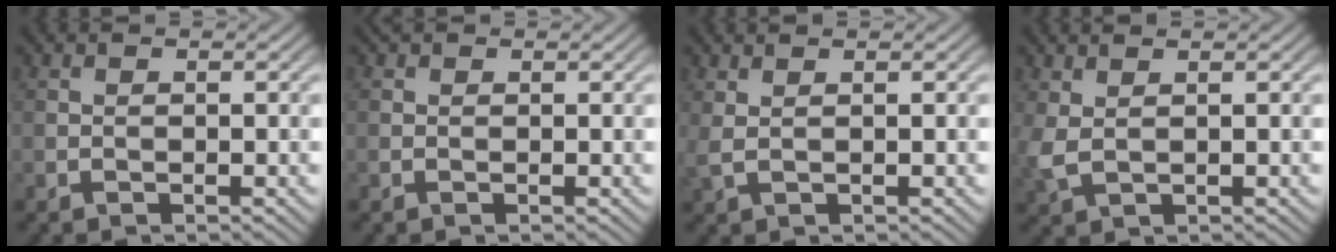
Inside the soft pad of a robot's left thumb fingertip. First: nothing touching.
{"total": 0.6, "force": [0.2, 0.6, 0.1], "torque": [-0.003, 0.000, 0.000]}
{"total": 1.7, "force": [0.9, 0.4, 1.4], "torque": [-0.037, 0.005, 0.020]}
{"total": 2.6, "force": [0.9, 1.3, 2.1], "torque": [-0.066, 0.000, 0.018]}